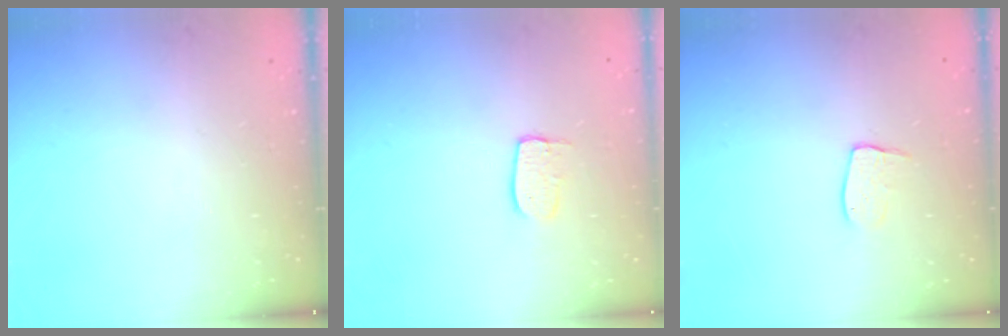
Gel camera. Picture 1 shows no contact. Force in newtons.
{"total": 6.0, "press": 6.0, "slide": 0.3}
{"total": 7.0, "press": 7.0, "slide": 0.5}